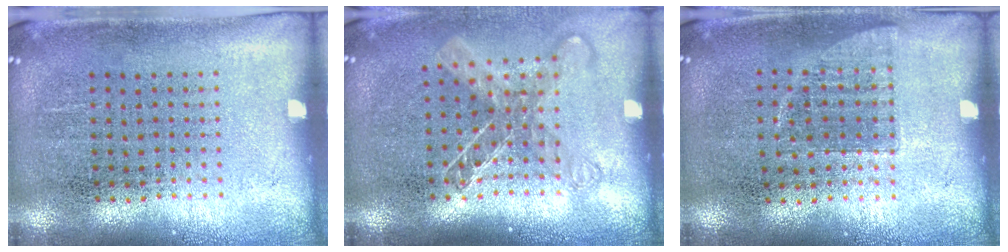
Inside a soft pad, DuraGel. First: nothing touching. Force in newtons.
{"total": 1.5, "press": 1.2, "slide": 0.9}
{"total": 0.7, "press": 0.7, "slide": 0.1}